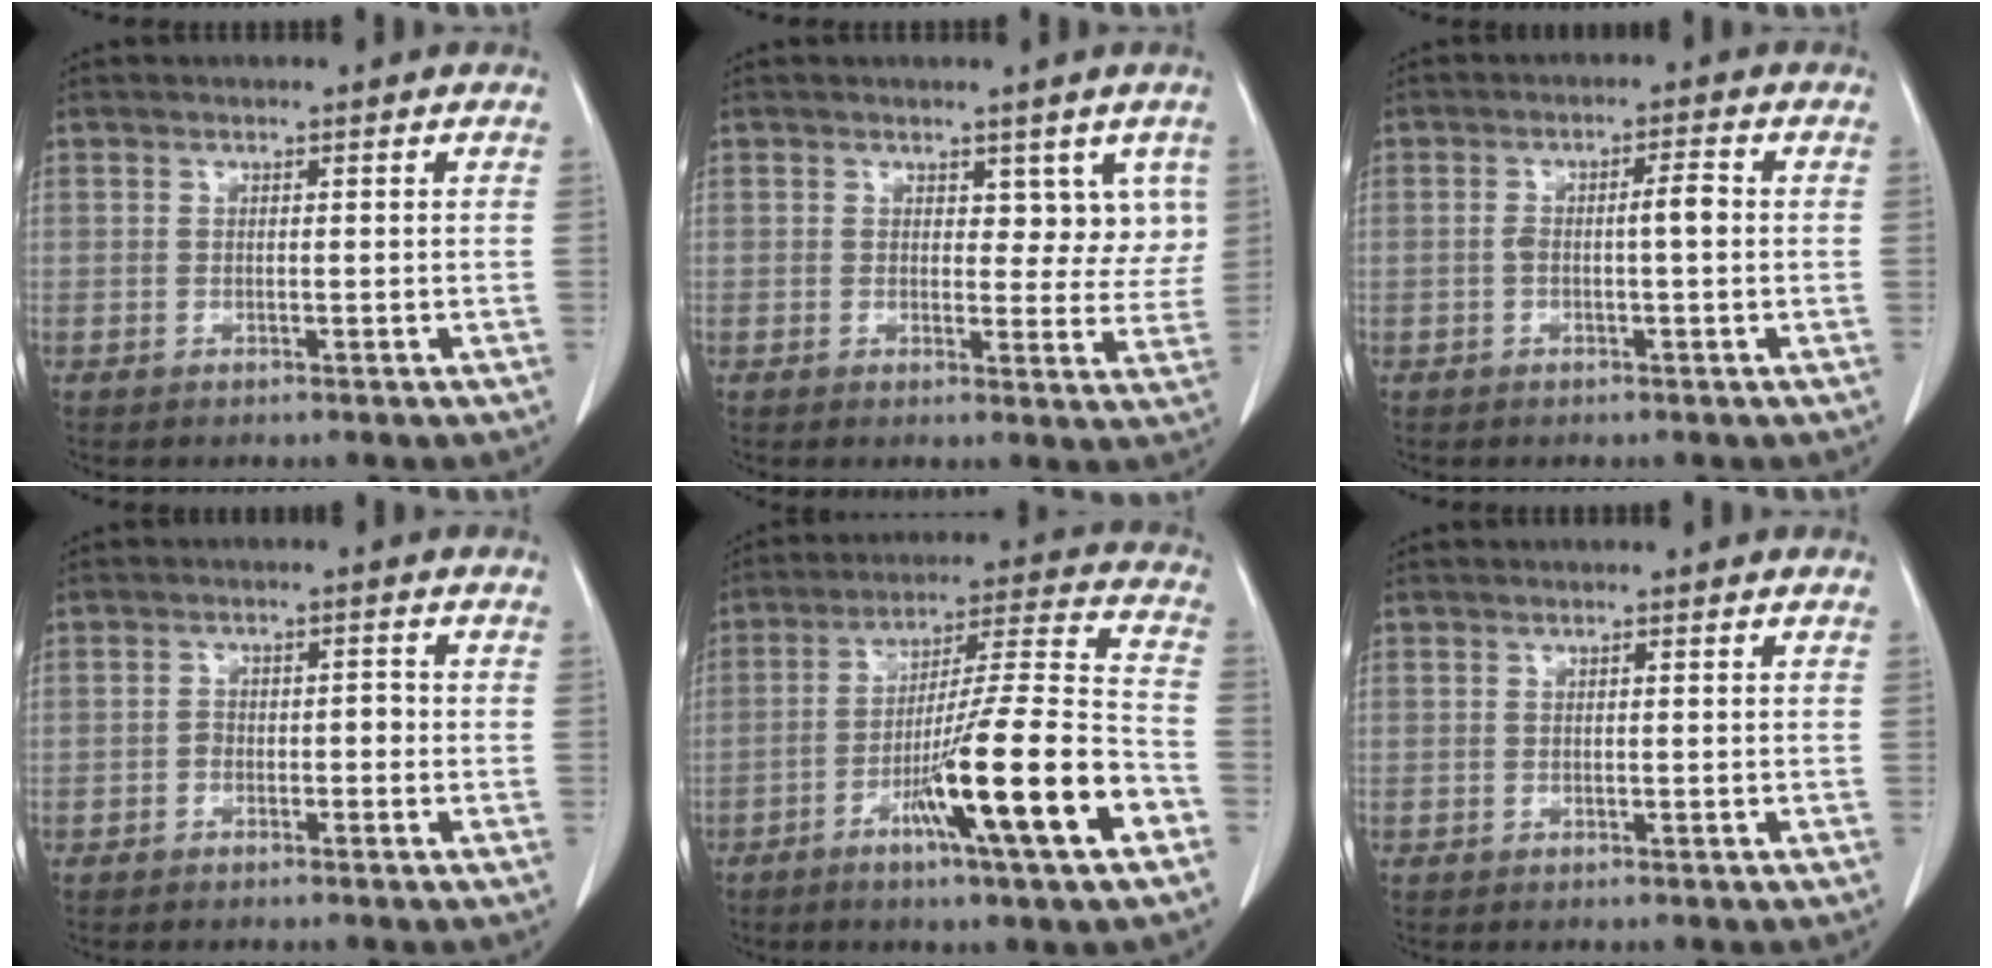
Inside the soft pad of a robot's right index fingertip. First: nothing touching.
{"total": 5.1, "force": [2.5, 3.1, 3.1], "torque": [-0.011, -0.002, 0.028]}
{"total": 3.7, "force": [-0.2, 0.6, 3.6], "torque": [-0.069, 0.013, -0.002]}
{"total": 2.4, "force": [-0.9, 1.4, 1.6], "torque": [-0.021, 0.015, -0.014]}
{"total": 18.0, "force": [-7.6, -0.3, 16.3], "torque": [-0.266, -0.013, -0.123]}
{"total": 0.0}